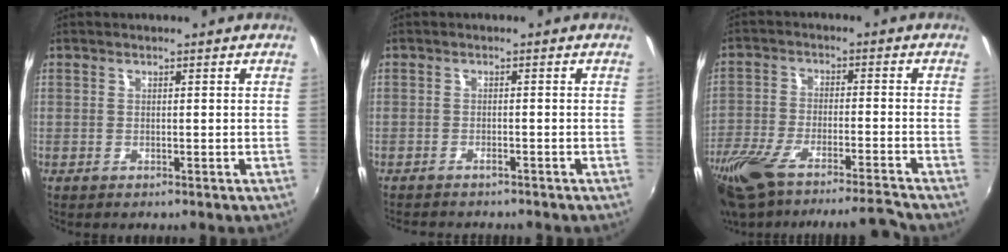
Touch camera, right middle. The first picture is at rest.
{"total": 3.8, "force": [-3.4, 0.9, 1.4], "torque": [-0.040, -0.011, -0.054]}
{"total": 16.9, "force": [-14.4, 1.8, 8.6], "torque": [-0.188, -0.031, -0.254]}